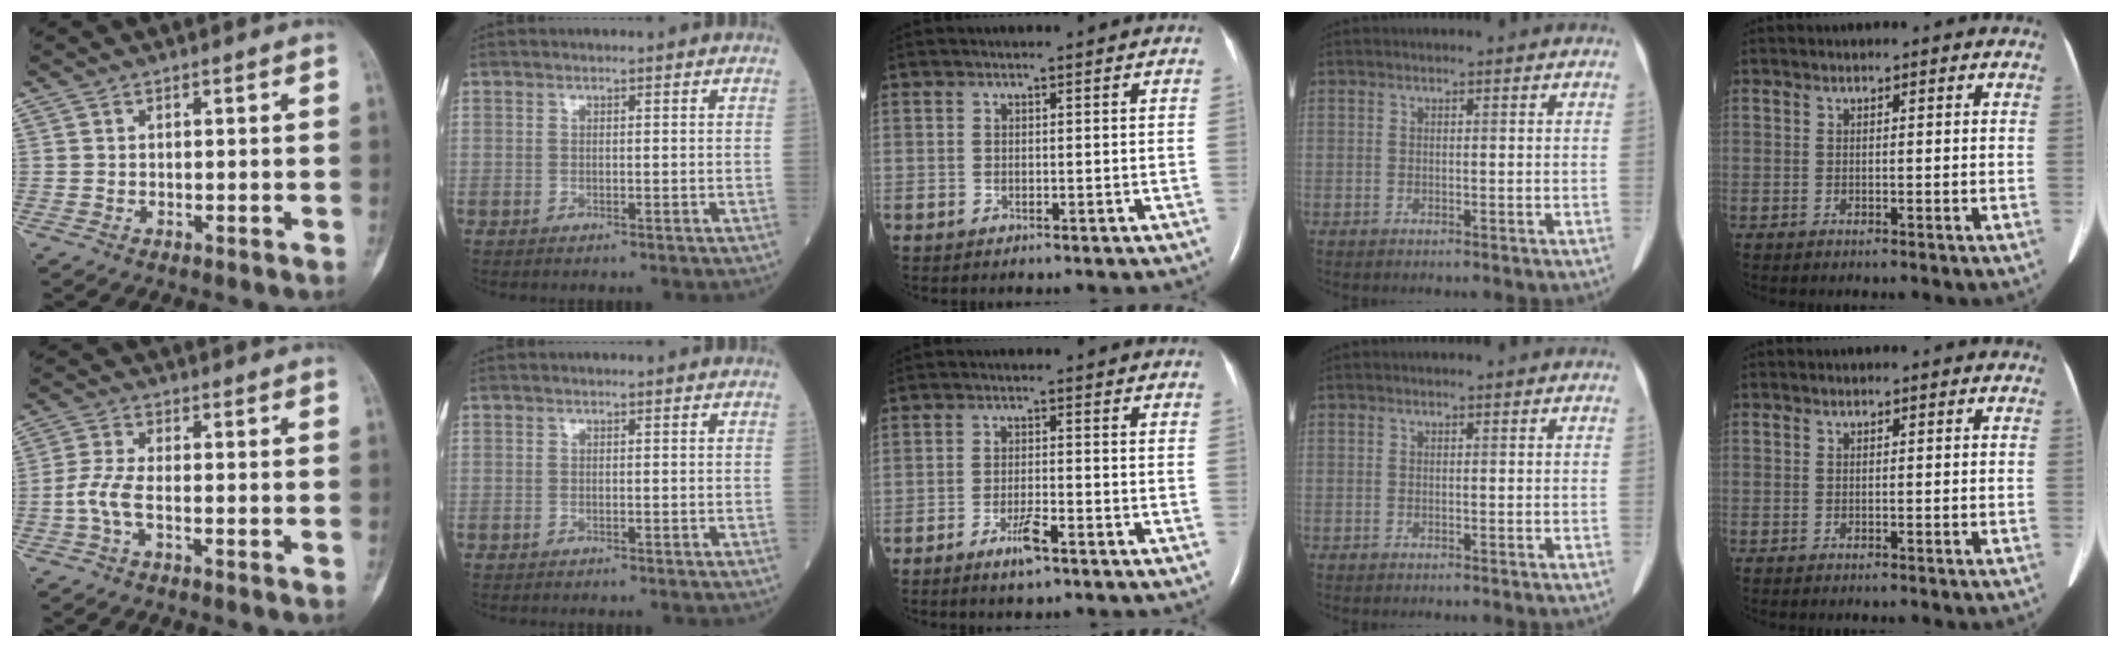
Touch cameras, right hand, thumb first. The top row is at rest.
{"thumb": {"total": 4.4, "force": [-1.5, 1.3, 3.9], "torque": [-0.098, 0.006, -0.036]}, "middle": {"total": 3.9, "force": [-2.5, 0.5, 2.9], "torque": [-0.060, -0.004, -0.044]}}